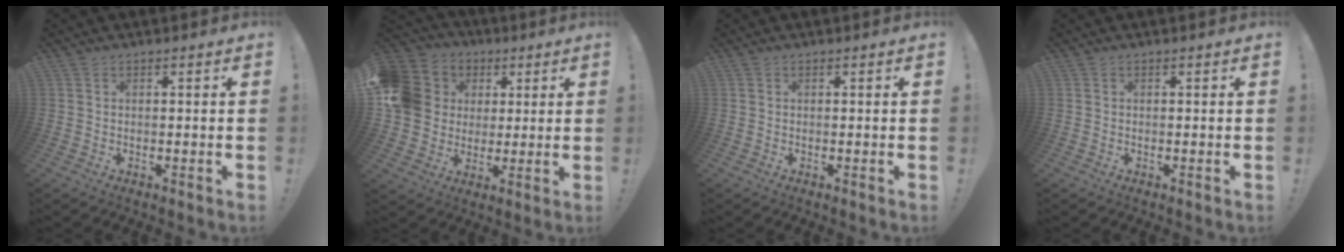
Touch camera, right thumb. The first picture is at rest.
{"total": 15.4, "force": [2.7, 13.6, 6.6], "torque": [-0.117, 0.006, 0.068]}
{"total": 0.0}
{"total": 0.0}